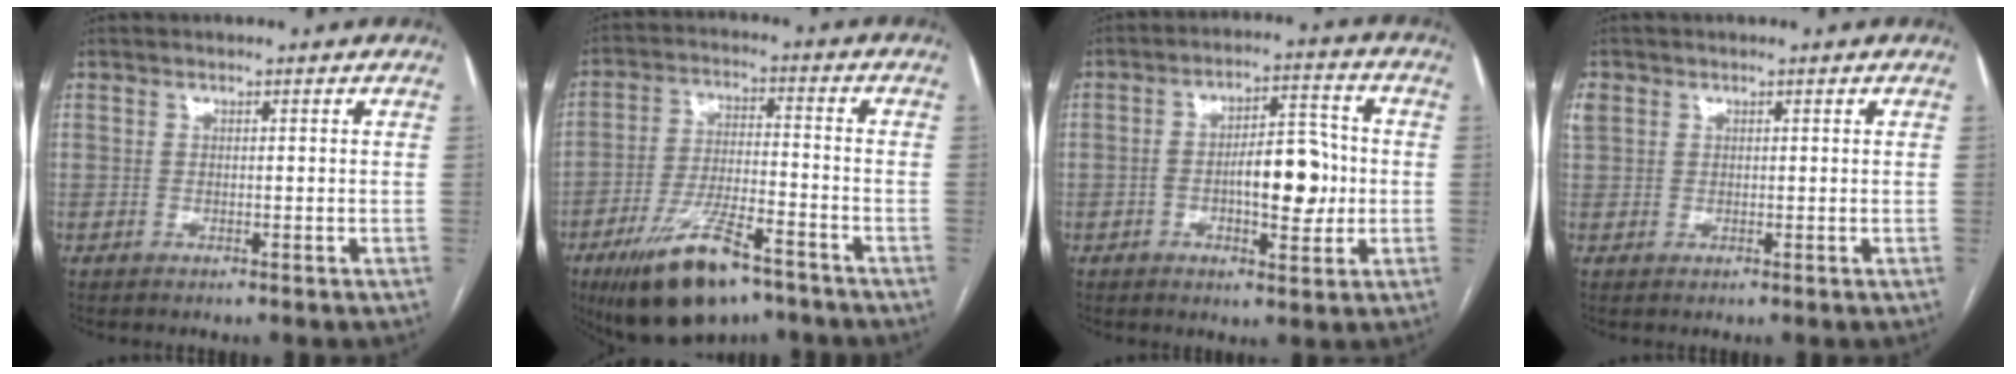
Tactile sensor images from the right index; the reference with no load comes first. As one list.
[{"total": 13.9, "force": [-9.1, 3.8, 9.8], "torque": [-0.185, -0.015, -0.152]}, {"total": 9.6, "force": [-1.3, 3.6, 8.8], "torque": [-0.139, 0.019, -0.017]}, {"total": 2.9, "force": [1.1, 2.6, 0.9], "torque": [-0.033, 0.020, 0.029]}]